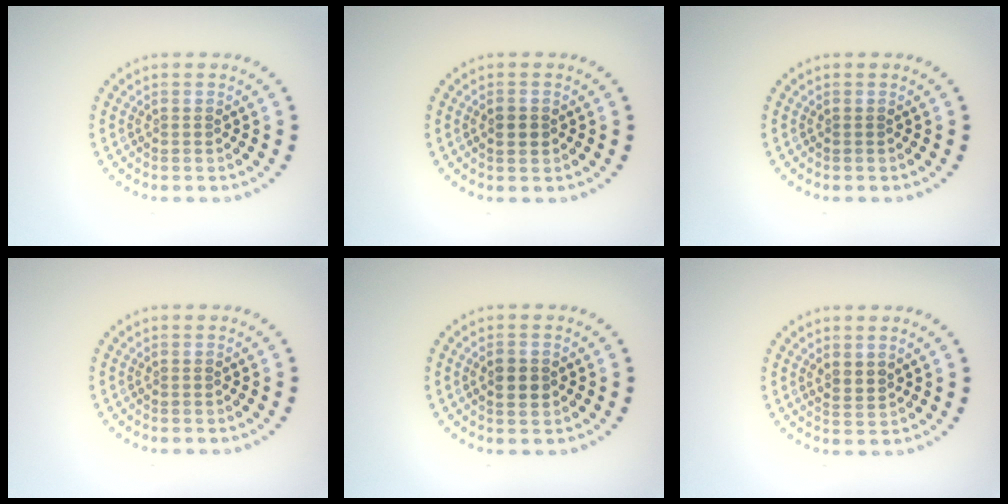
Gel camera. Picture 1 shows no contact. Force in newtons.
{"total": 1.8, "press": 1.8, "slide": 0.1}
{"total": 0.0}
{"total": 0.0}
{"total": 2.3, "press": 2.3, "slide": 0.1}
{"total": 1.7, "press": 1.3, "slide": 1.0}